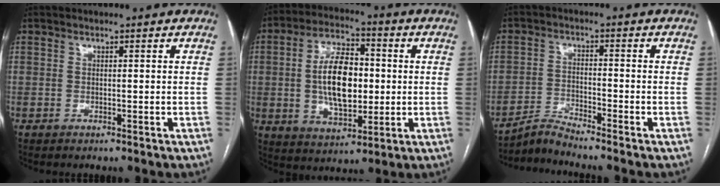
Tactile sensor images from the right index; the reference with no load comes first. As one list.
[{"total": 12.7, "force": [0.2, 6.3, 11.0], "torque": [-0.209, 0.016, 0.009]}, {"total": 4.0, "force": [-3.8, -1.3, -0.2], "torque": [-0.003, -0.017, -0.072]}]